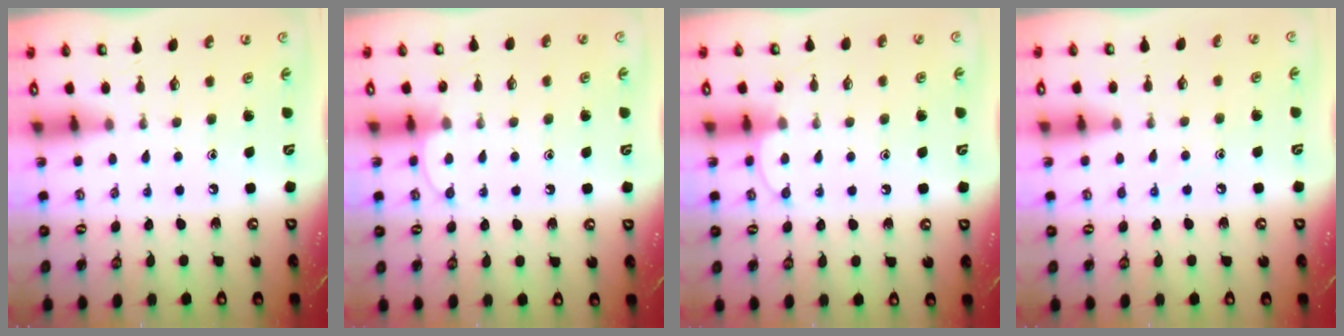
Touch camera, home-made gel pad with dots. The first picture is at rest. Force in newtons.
{"total": 6.0, "press": 5.9, "slide": 0.6}
{"total": 6.0, "press": 5.9, "slide": 0.6}
{"total": 5.7, "press": 5.7, "slide": 0.6}